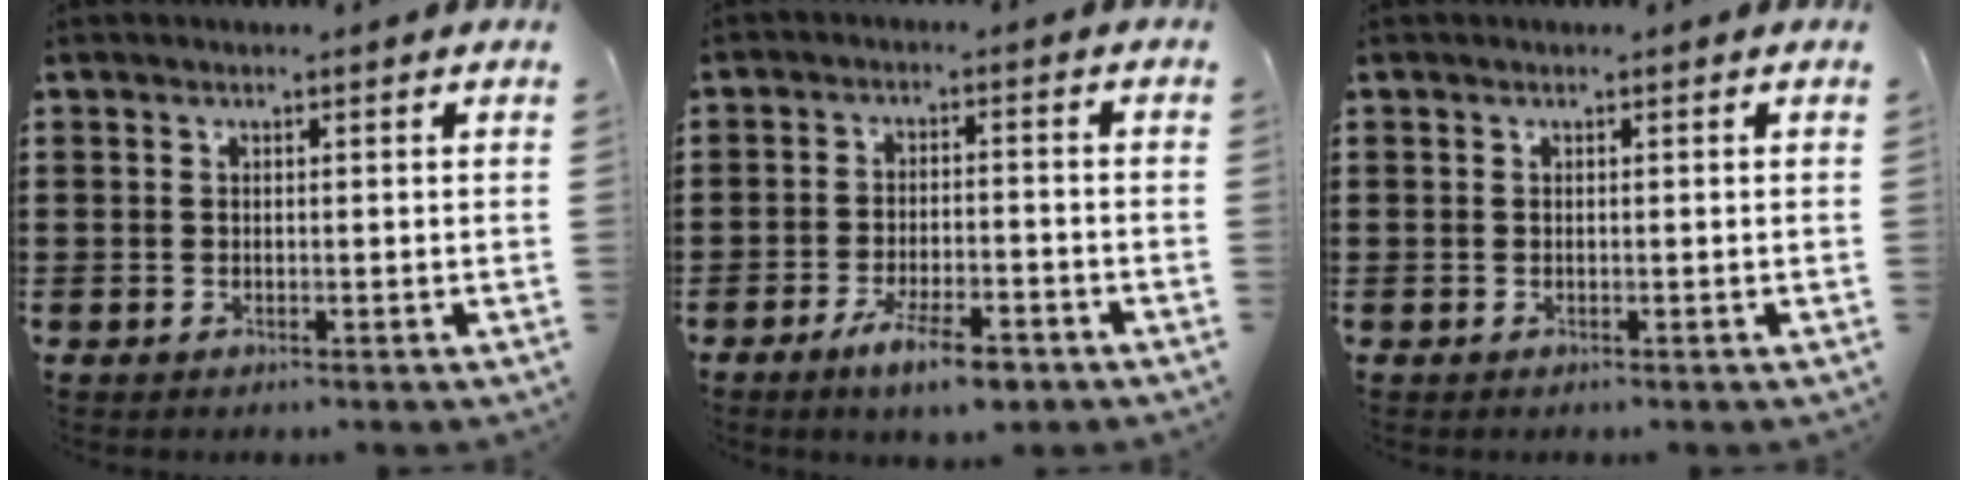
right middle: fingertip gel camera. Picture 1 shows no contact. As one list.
[{"total": 6.4, "force": [-4.5, 1.3, 4.3], "torque": [-0.078, 0.001, -0.081]}, {"total": 0.0}]